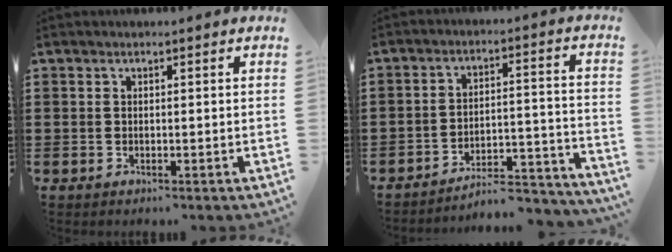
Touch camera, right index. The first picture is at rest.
{"total": 5.9, "force": [-5.6, 0.5, 1.7], "torque": [-0.027, 0.001, -0.112]}